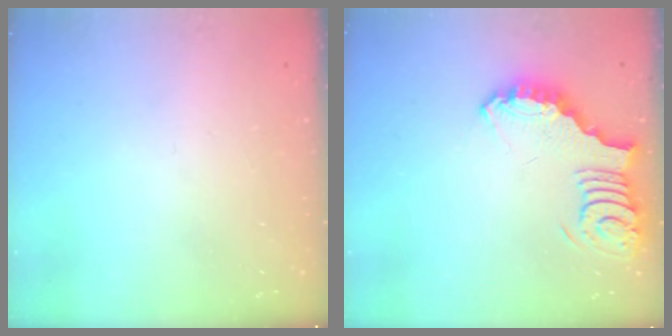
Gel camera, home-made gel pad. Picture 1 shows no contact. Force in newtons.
{"total": 3.6, "press": 3.5, "slide": 0.6}